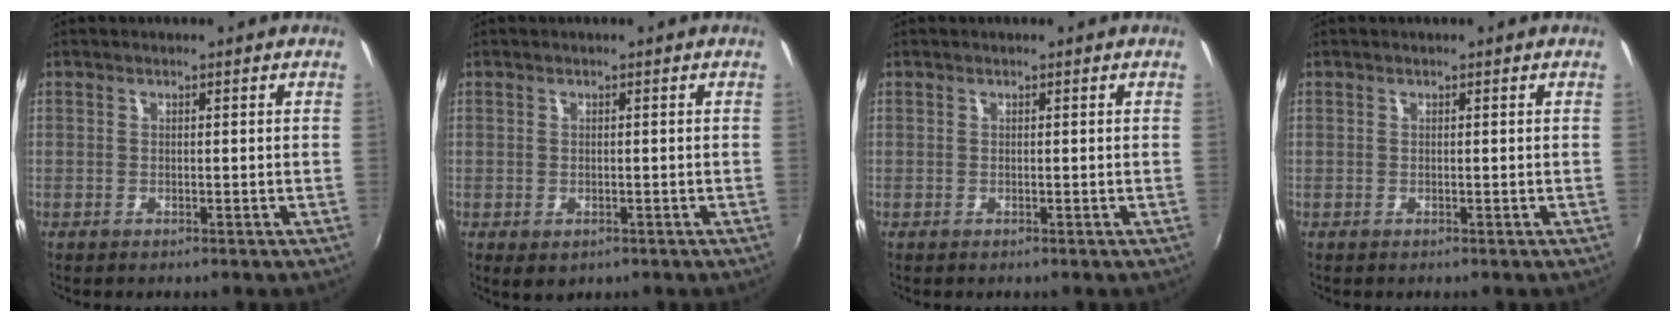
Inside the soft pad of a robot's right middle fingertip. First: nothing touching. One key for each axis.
{"total": 1.6, "fx": -0.1, "fy": 1.1, "fz": 1.2, "tx": -0.020, "ty": -0.007, "tz": -0.001}
{"total": 0.0}
{"total": 0.0}